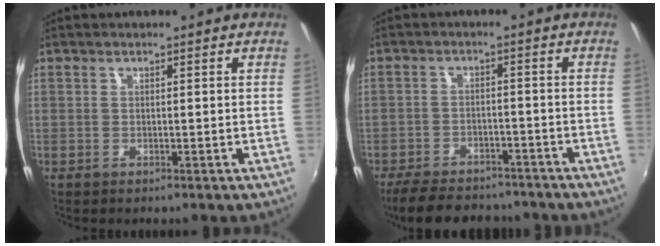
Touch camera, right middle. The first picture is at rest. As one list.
[{"total": 13.8, "force": [-11.3, 5.6, 5.5], "torque": [-0.130, -0.001, -0.163]}]